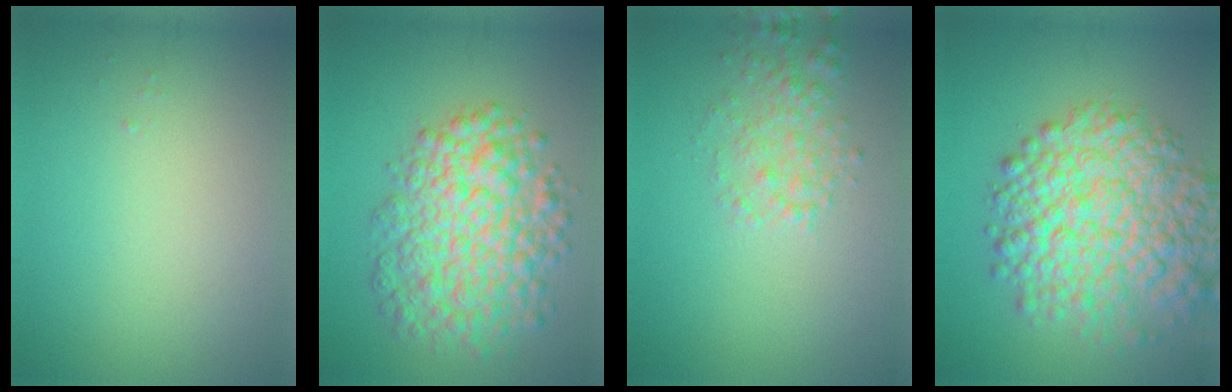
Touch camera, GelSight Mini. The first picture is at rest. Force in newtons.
{"total": 7.8, "press": 7.8, "slide": 0.2}
{"total": 2.3, "press": 2.3, "slide": 0.1}
{"total": 9.9, "press": 9.9, "slide": 0.3}